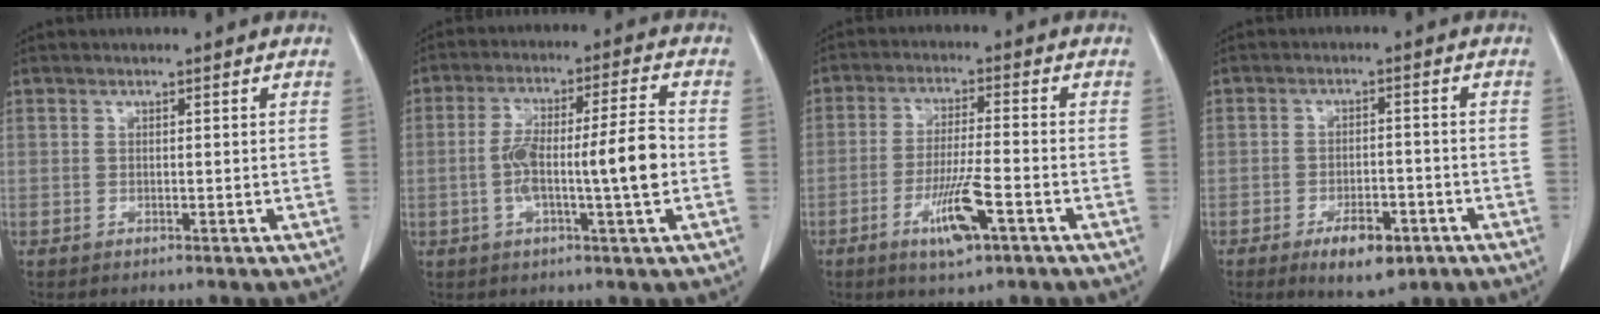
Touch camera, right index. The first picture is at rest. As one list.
[{"total": 10.7, "force": [-1.6, 0.7, 10.6], "torque": [-0.184, 0.016, -0.031]}, {"total": 8.1, "force": [-3.8, 0.9, 7.0], "torque": [-0.134, -0.010, -0.065]}, {"total": 6.8, "force": [-3.8, 2.6, 5.0], "torque": [-0.079, -0.004, -0.050]}]